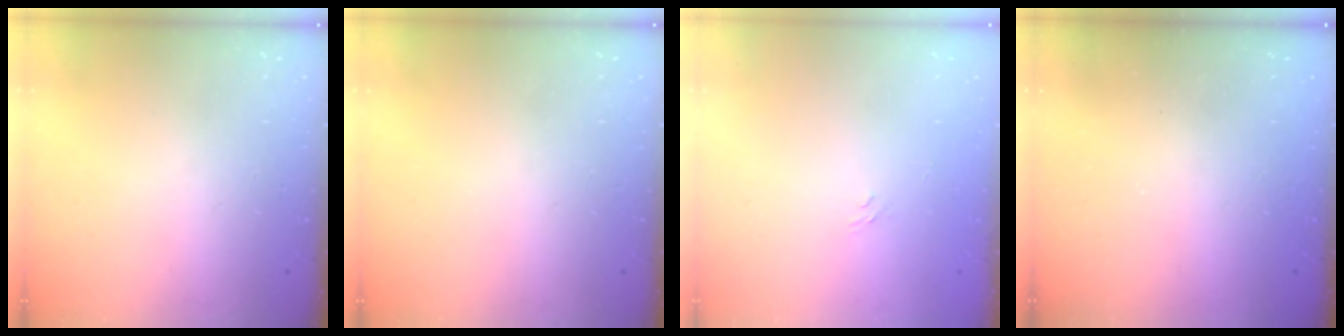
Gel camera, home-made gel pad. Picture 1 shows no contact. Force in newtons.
{"total": 0.0}
{"total": 2.9, "press": 2.6, "slide": 1.1}
{"total": 2.4, "press": 2.3, "slide": 0.8}